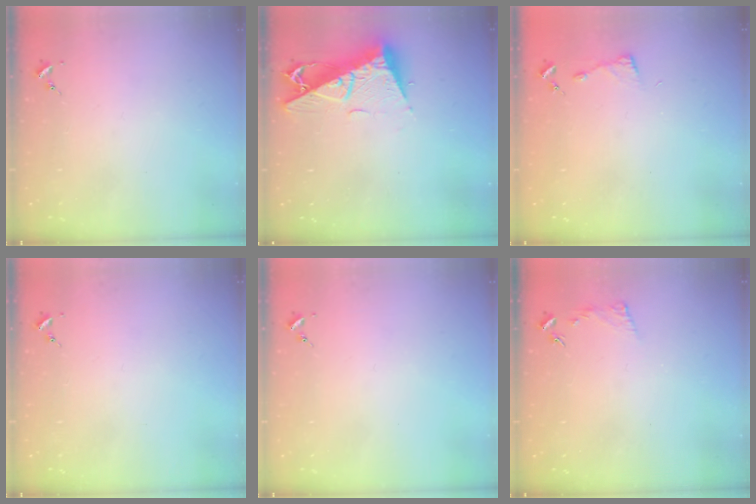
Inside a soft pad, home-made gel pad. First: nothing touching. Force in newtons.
{"total": 12.7, "press": 12.6, "slide": 1.1}
{"total": 2.9, "press": 2.9, "slide": 0.4}
{"total": 0.0}
{"total": 0.0}
{"total": 3.8, "press": 3.7, "slide": 0.8}